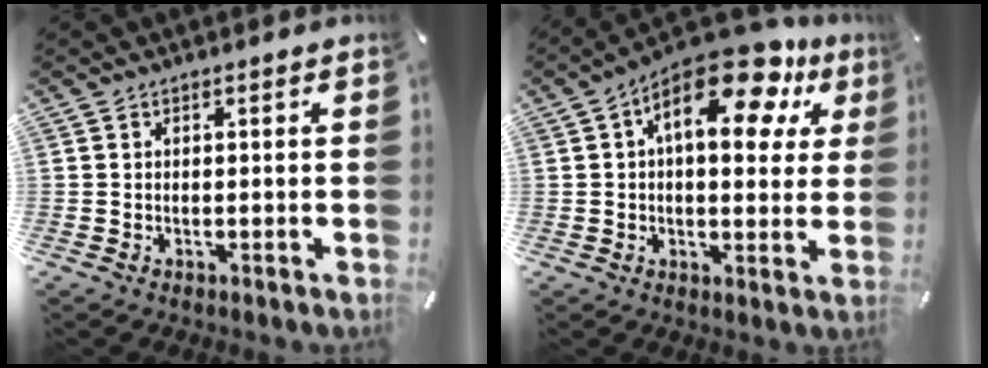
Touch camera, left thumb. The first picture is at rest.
{"total": 16.2, "force": [8.0, 7.6, 11.8], "torque": [-0.170, -0.040, 0.130]}